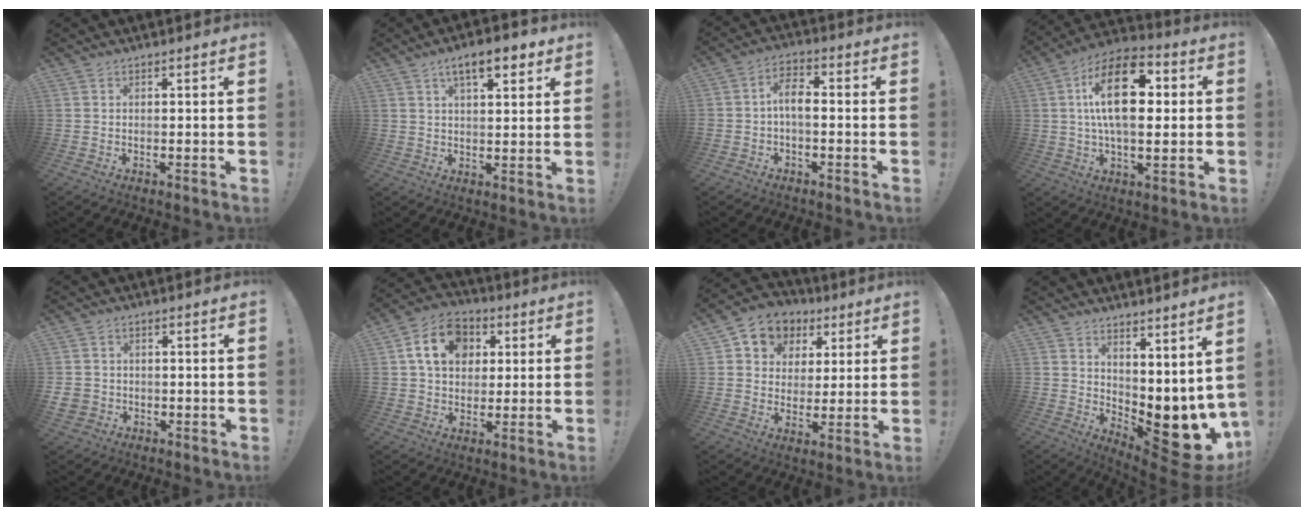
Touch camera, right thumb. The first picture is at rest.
{"total": 8.5, "force": [4.7, 3.0, 6.5], "torque": [-0.089, -0.016, 0.076]}
{"total": 5.9, "force": [-0.9, 3.1, 4.9], "torque": [-0.097, 0.010, -0.015]}
{"total": 19.7, "force": [3.1, 10.0, 16.7], "torque": [-0.280, 0.001, 0.041]}
{"total": 4.1, "force": [-0.4, 3.8, 1.5], "torque": [-0.029, -0.003, -0.007]}
{"total": 14.7, "force": [4.6, 11.3, 8.2], "torque": [-0.123, -0.002, 0.091]}
{"total": 9.0, "force": [3.7, 7.8, 2.6], "torque": [-0.035, -0.021, 0.075]}
{"total": 9.0, "force": [-1.4, 4.2, 7.9], "torque": [-0.063, -0.031, -0.013]}